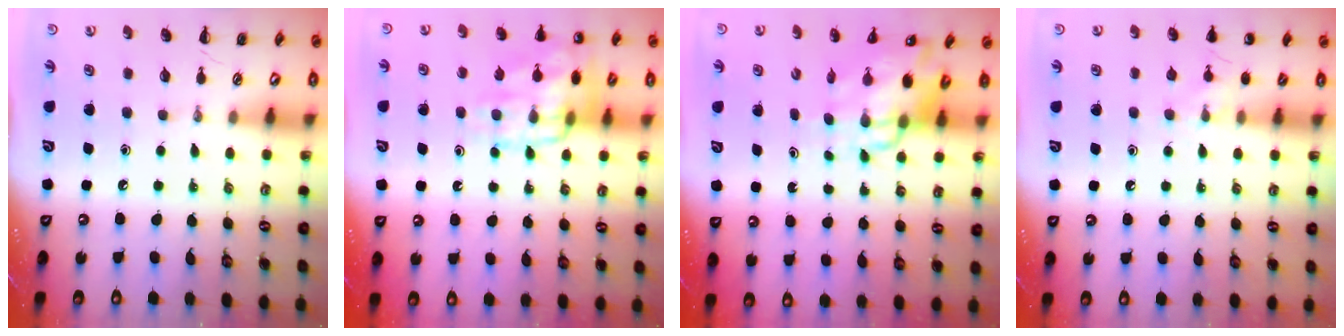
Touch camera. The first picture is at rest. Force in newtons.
{"total": 14.0, "press": 13.9, "slide": 1.2}
{"total": 10.7, "press": 10.3, "slide": 3.0}
{"total": 8.0, "press": 7.7, "slide": 2.1}